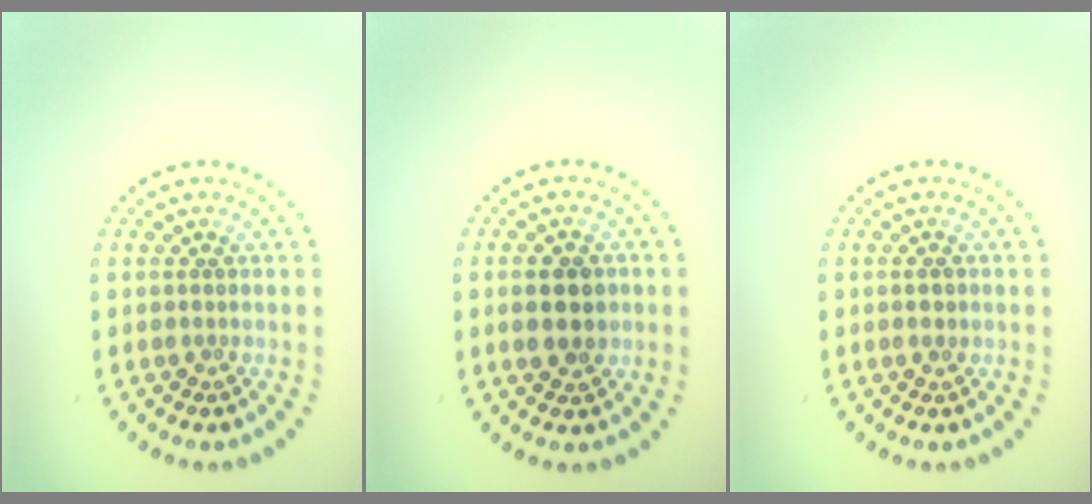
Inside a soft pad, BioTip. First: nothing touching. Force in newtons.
{"total": 3.8, "press": 3.8, "slide": 0.3}
{"total": 0.9, "press": 0.9, "slide": 0.3}